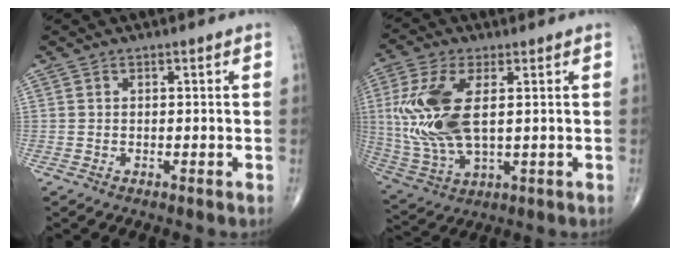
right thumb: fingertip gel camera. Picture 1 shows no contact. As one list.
[{"total": 15.2, "force": [2.2, 7.2, 13.2], "torque": [-0.299, -0.008, 0.052]}]